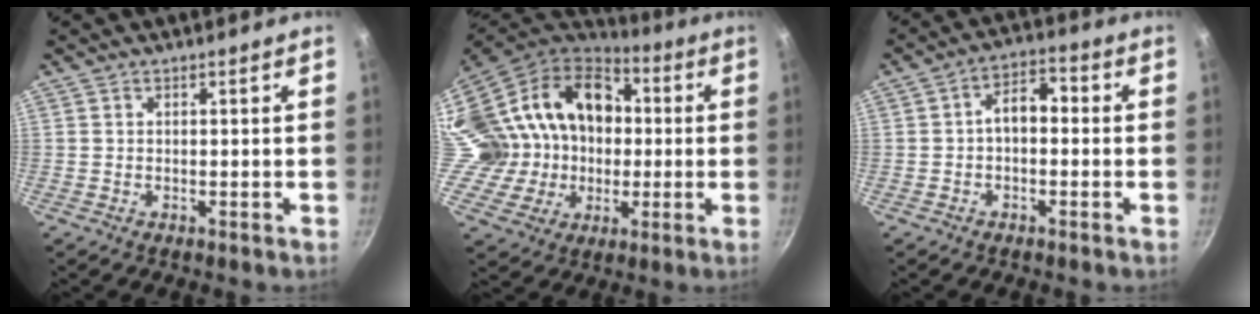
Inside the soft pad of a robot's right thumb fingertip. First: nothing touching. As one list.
[{"total": 27.8, "force": [2.2, 23.9, 14.0], "torque": [-0.286, 0.045, 0.055]}, {"total": 5.9, "force": [-0.4, 3.7, 4.6], "torque": [-0.050, 0.023, -0.018]}]